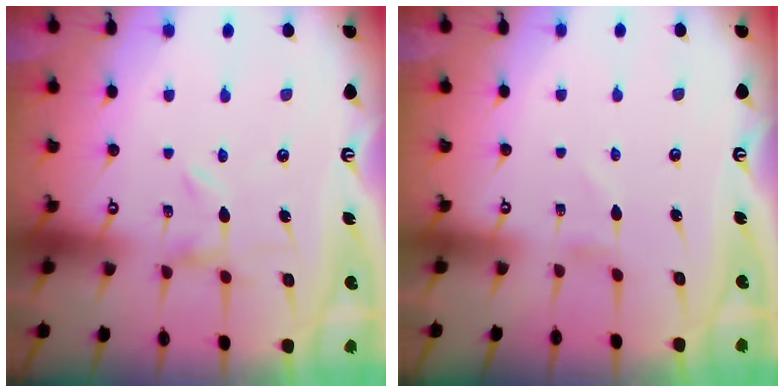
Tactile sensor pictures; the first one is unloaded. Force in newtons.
{"total": 1.3, "press": 1.3, "slide": 0.1}